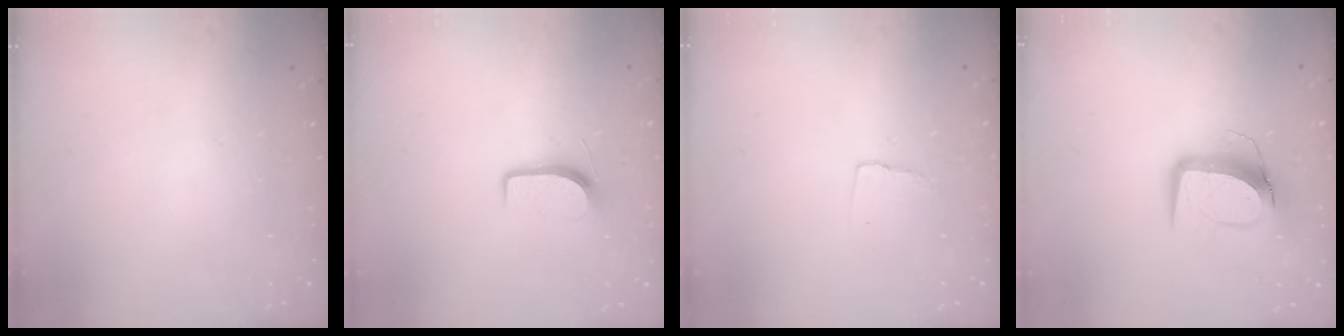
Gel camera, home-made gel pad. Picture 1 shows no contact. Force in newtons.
{"total": 6.1, "press": 6.1, "slide": 0.6}
{"total": 3.6, "press": 3.6, "slide": 0.4}
{"total": 11.8, "press": 11.7, "slide": 1.2}